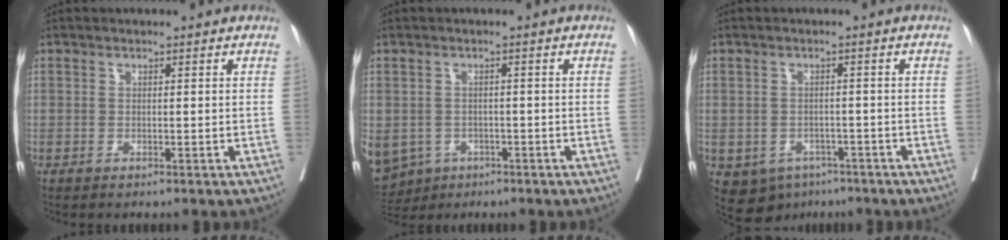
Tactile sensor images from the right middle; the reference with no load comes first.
{"total": 13.2, "force": [-6.2, 10.7, 4.4], "torque": [-0.144, -0.007, -0.079]}
{"total": 7.7, "force": [-4.3, 5.9, 2.5], "torque": [-0.048, 0.006, -0.055]}